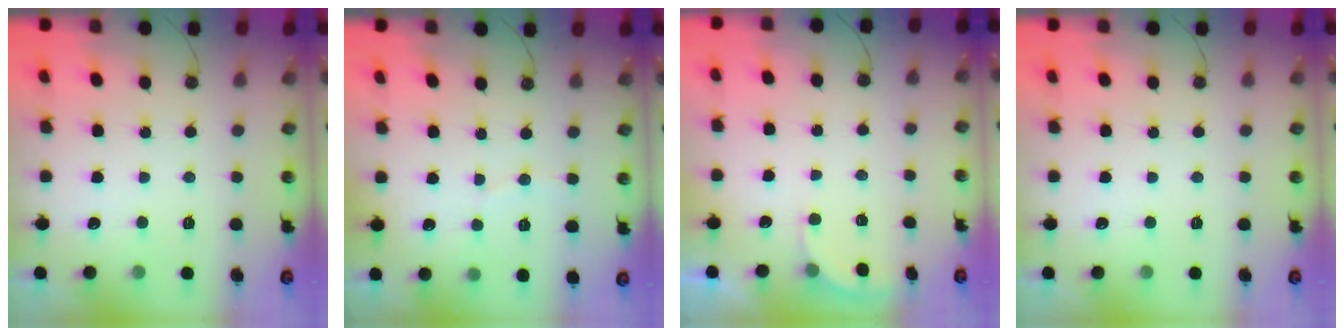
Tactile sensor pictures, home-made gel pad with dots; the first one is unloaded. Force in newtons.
{"total": 3.8, "press": 3.5, "slide": 1.4}
{"total": 2.5, "press": 2.4, "slide": 0.4}
{"total": 0.0}